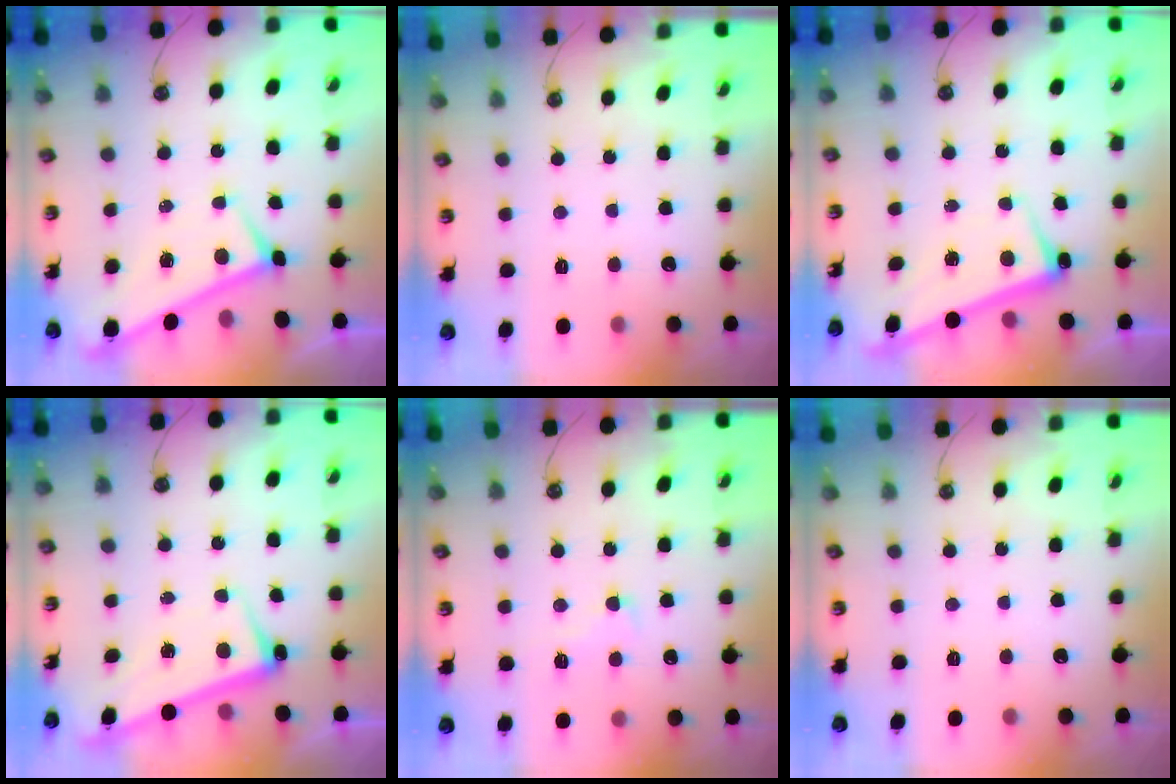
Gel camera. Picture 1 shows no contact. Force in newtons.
{"total": 0.0}
{"total": 2.7, "press": 2.6, "slide": 0.5}
{"total": 2.6, "press": 2.4, "slide": 0.9}
{"total": 0.8, "press": 0.5, "slide": 0.6}
{"total": 0.0}